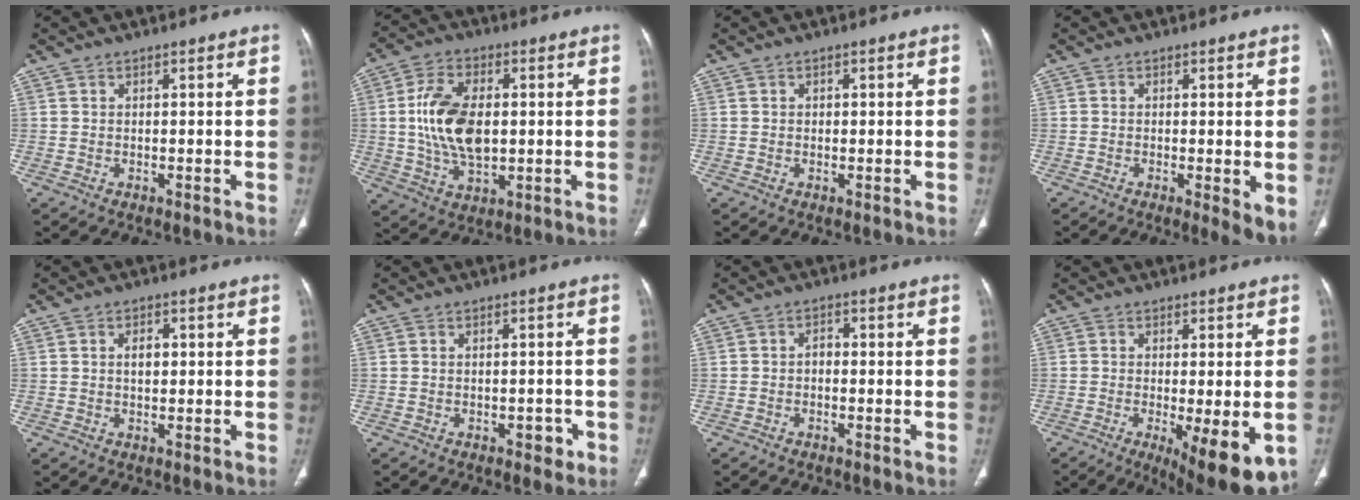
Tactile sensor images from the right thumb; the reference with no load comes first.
{"total": 13.6, "force": [0.8, 7.9, 11.1], "torque": [-0.203, 0.001, 0.019]}
{"total": 0.7, "force": [0.1, 0.6, 0.3], "torque": [0.000, 0.002, 0.001]}
{"total": 5.0, "force": [-0.8, 1.2, 4.8], "torque": [-0.076, -0.017, -0.015]}
{"total": 2.6, "force": [0.3, 1.7, 2.0], "torque": [-0.028, 0.005, 0.005]}
{"total": 2.5, "force": [-1.2, 1.5, 1.6], "torque": [-0.011, 0.006, -0.012]}
{"total": 1.8, "force": [-0.6, 1.2, 1.1], "torque": [-0.013, 0.010, -0.014]}
{"total": 12.7, "force": [-4.4, 3.7, 11.3], "torque": [-0.143, -0.019, -0.055]}